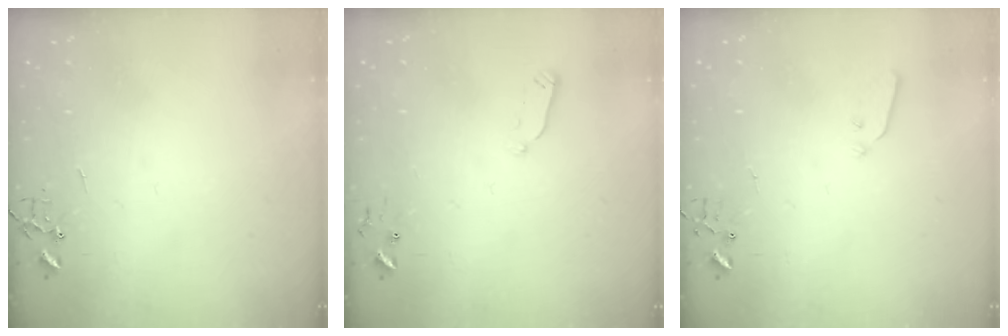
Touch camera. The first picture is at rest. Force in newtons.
{"total": 2.9, "press": 2.9, "slide": 0.4}
{"total": 3.7, "press": 3.7, "slide": 0.1}